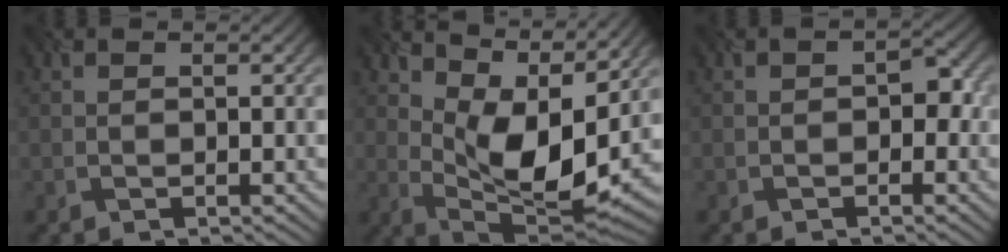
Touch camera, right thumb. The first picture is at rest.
{"total": 12.3, "force": [5.0, 5.1, 10.0], "torque": [-0.201, -0.007, 0.107]}
{"total": 1.7, "force": [-0.8, 1.1, 0.9], "torque": [-0.012, 0.007, -0.007]}